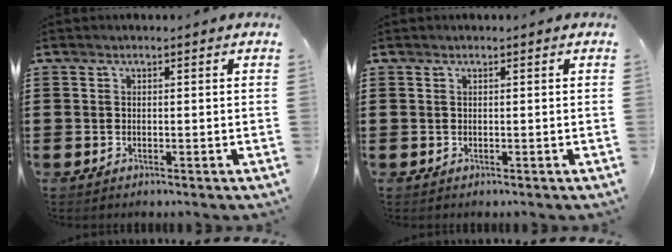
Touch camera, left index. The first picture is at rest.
{"total": 0.0}